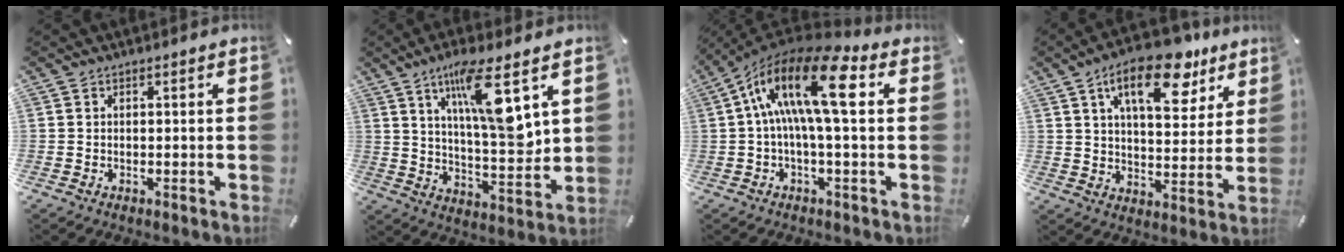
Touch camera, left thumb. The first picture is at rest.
{"total": 14.9, "force": [7.4, 3.7, 12.4], "torque": [-0.214, -0.035, 0.117]}
{"total": 18.4, "force": [3.5, 6.2, 16.9], "torque": [-0.323, -0.008, 0.051]}
{"total": 17.3, "force": [10.4, 8.2, 11.2], "torque": [-0.157, -0.052, 0.170]}